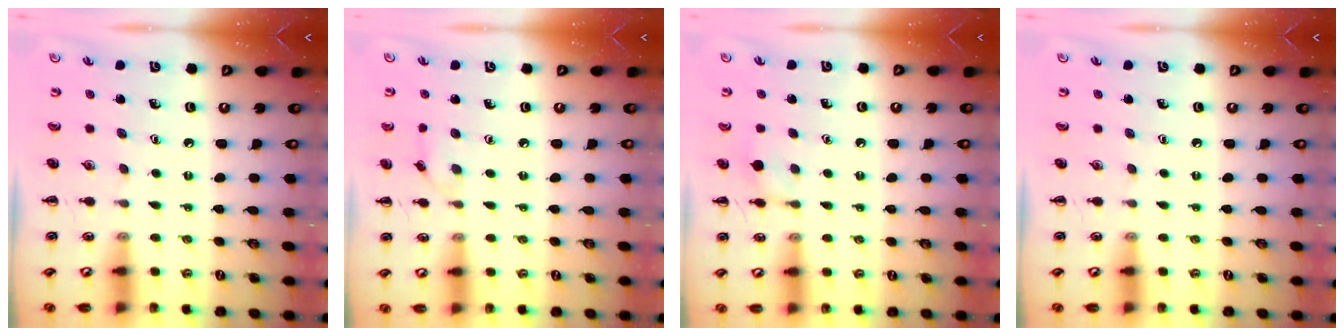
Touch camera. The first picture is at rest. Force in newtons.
{"total": 4.0, "press": 3.7, "slide": 1.5}
{"total": 4.8, "press": 4.6, "slide": 1.2}
{"total": 0.0}